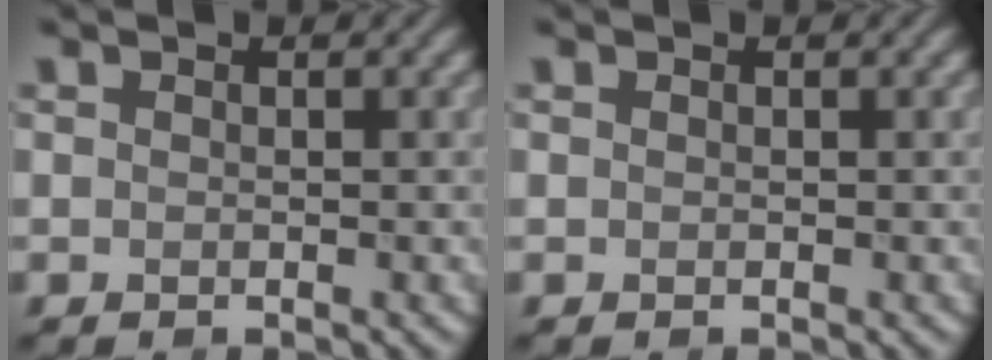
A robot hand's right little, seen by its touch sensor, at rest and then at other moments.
{"total": 0.0}